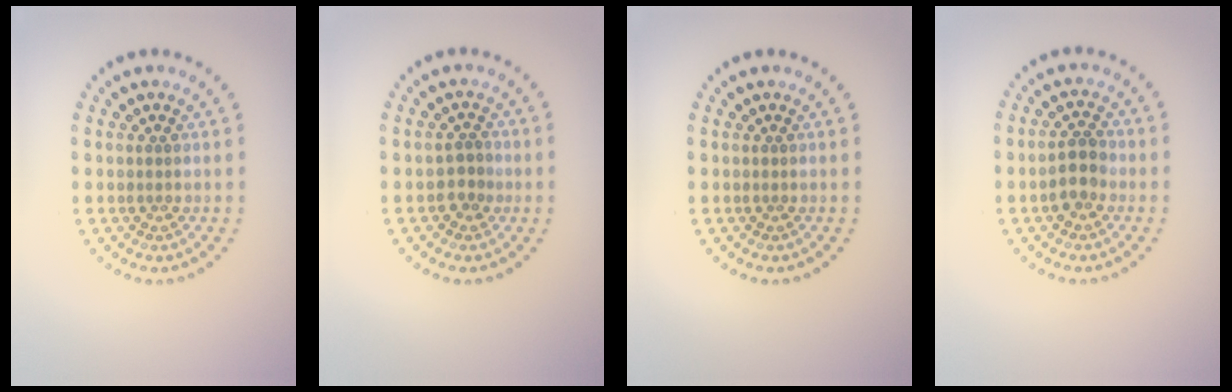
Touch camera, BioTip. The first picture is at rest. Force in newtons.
{"total": 1.6, "press": 1.5, "slide": 0.7}
{"total": 0.0}
{"total": 2.5, "press": 2.4, "slide": 0.6}